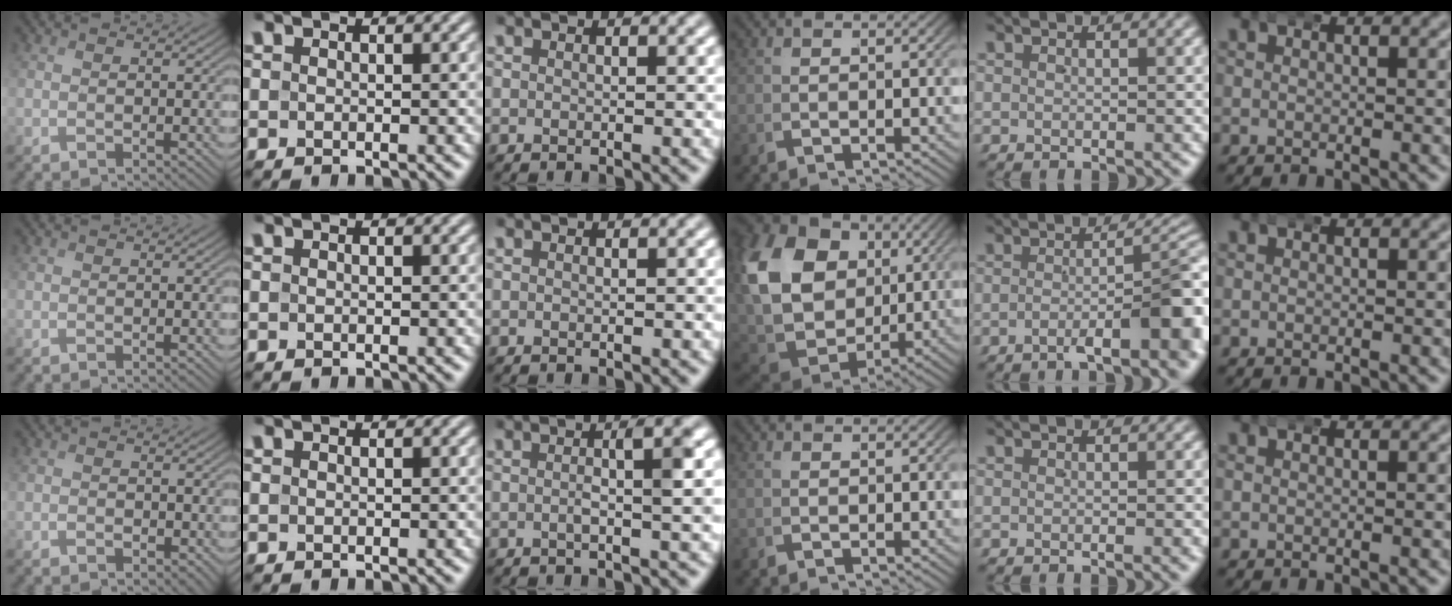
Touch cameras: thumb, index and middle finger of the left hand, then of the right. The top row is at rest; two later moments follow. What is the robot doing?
{"motion": "wrap", "object": "aluminum foil"}